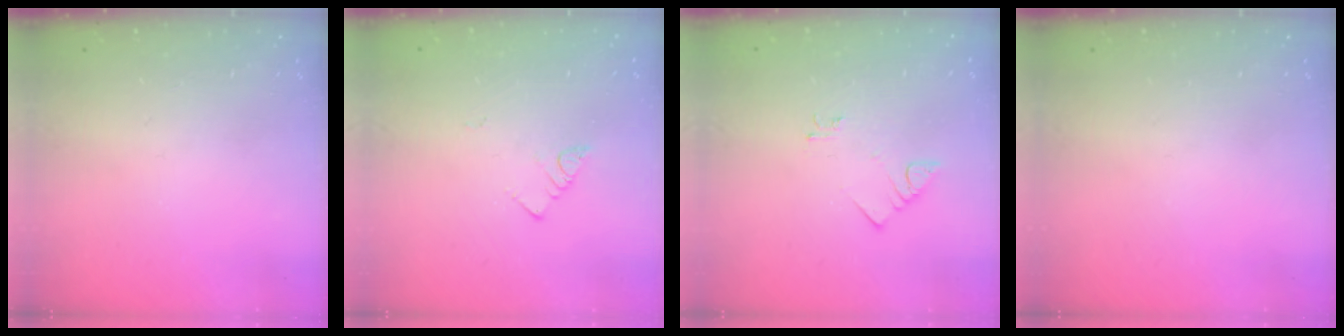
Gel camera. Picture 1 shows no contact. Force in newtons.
{"total": 2.7, "press": 2.7, "slide": 0.4}
{"total": 2.6, "press": 2.6, "slide": 0.3}
{"total": 0.0}